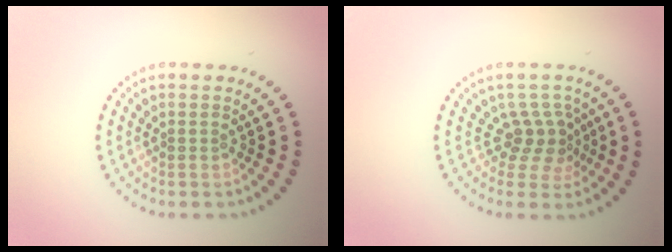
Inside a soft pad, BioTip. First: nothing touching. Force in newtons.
{"total": 2.7, "press": 1.9, "slide": 1.9}